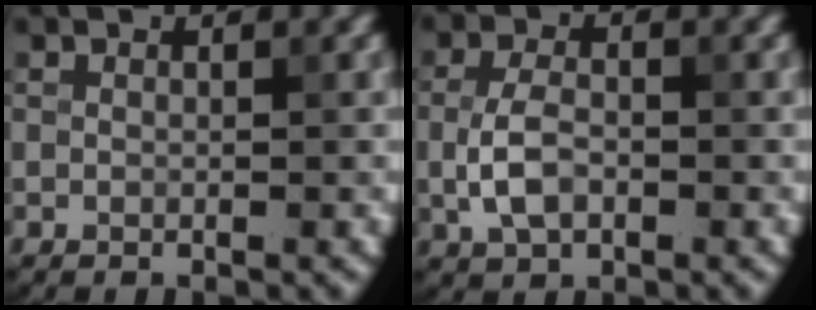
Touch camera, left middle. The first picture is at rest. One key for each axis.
{"total": 3.5, "fx": -0.6, "fy": 2.1, "fz": 2.7, "tx": -0.059, "ty": 0.000, "tz": -0.014}